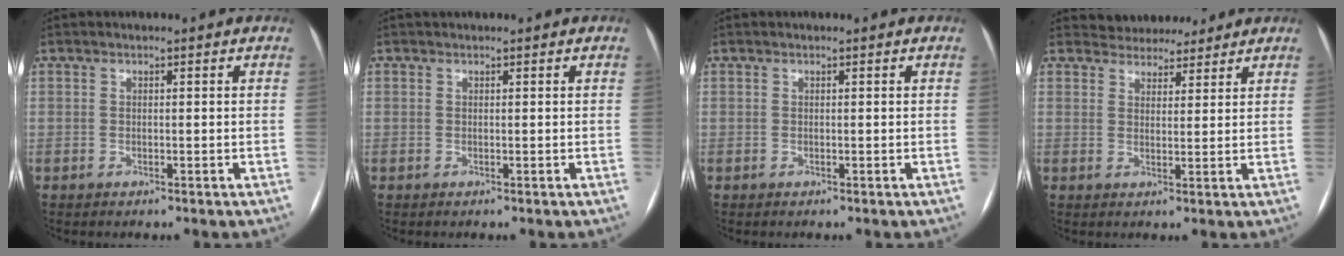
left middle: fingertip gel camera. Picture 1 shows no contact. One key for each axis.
{"total": 0.6, "fx": 0.5, "fy": 0.2, "fz": 0.1, "tx": -0.007, "ty": 0.019, "tz": 0.014}
{"total": 0.0}
{"total": 6.8, "fx": 6.2, "fy": 2.6, "fz": 0.8, "tx": -0.004, "ty": 0.014, "tz": 0.085}